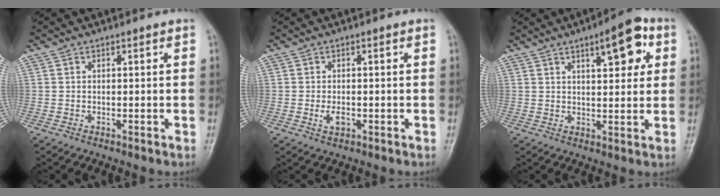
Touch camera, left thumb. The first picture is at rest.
{"total": 2.5, "force": [-0.6, 1.3, 2.0], "torque": [-0.036, 0.001, -0.011]}
{"total": 9.4, "force": [4.1, 3.5, 7.8], "torque": [-0.080, -0.009, 0.051]}